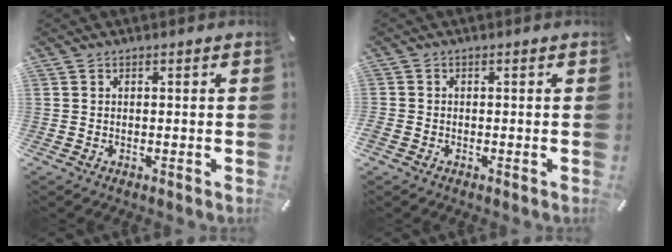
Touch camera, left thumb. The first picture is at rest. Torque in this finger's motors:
{"motor_torque": [0.03, 0.19, 0.42, 0.44, 0.05]}